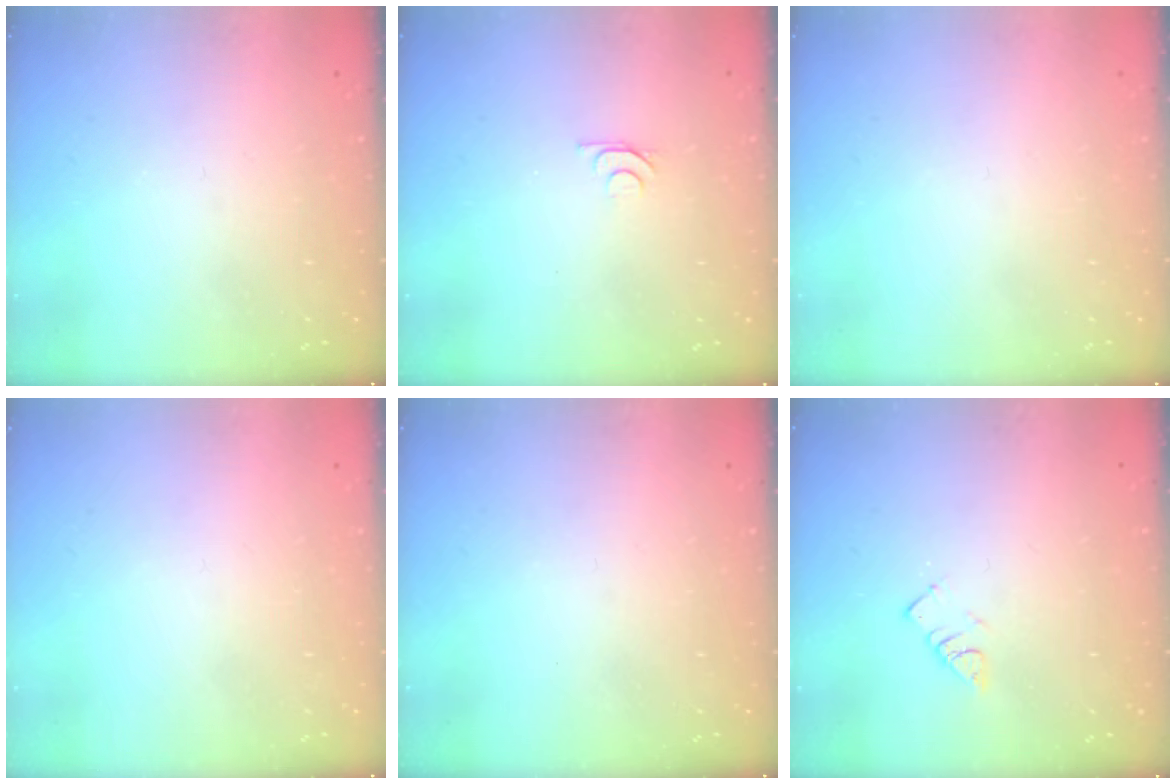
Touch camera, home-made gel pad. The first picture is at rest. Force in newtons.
{"total": 4.2, "press": 4.1, "slide": 0.5}
{"total": 1.6, "press": 1.6, "slide": 0.1}
{"total": 1.7, "press": 1.6, "slide": 0.1}
{"total": 0.0}
{"total": 4.4, "press": 4.3, "slide": 0.5}